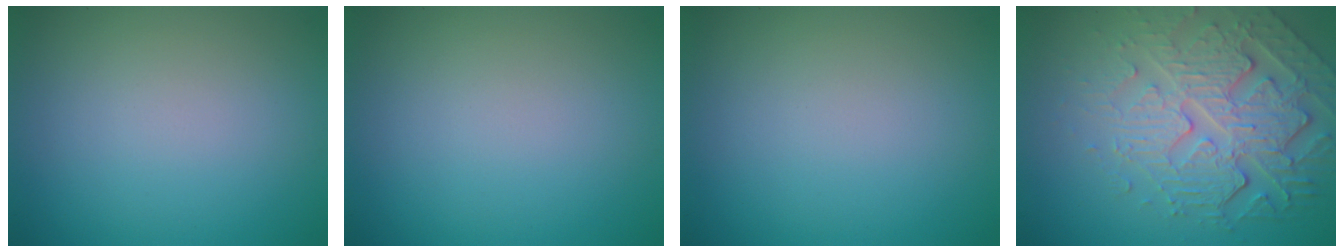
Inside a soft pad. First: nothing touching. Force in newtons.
{"total": 0.0}
{"total": 0.0}
{"total": 6.9, "press": 5.1, "slide": 4.7}